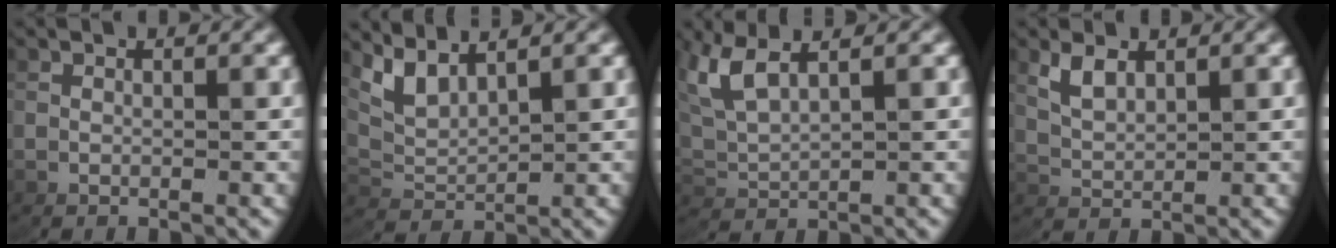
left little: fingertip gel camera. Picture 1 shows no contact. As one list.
[{"total": 4.2, "force": [2.3, 2.4, 2.5], "torque": [-0.074, -0.006, 0.049]}, {"total": 5.3, "force": [2.5, 3.3, 3.3], "torque": [-0.100, -0.002, 0.051]}, {"total": 2.0, "force": [1.5, 0.4, 1.3], "torque": [-0.035, -0.003, 0.038]}]